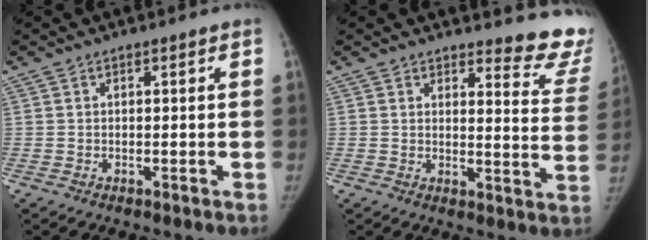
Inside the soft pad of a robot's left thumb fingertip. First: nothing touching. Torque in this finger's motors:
{"motor_torque": [1.10, -0.14, 0.27, -0.62, 0.08]}